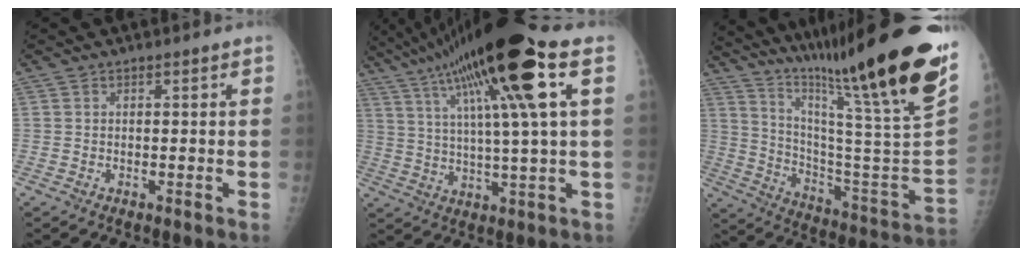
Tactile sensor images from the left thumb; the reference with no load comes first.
{"total": 23.5, "force": [10.7, 2.6, 20.8], "torque": [-0.371, 0.008, 0.176]}
{"total": 36.9, "force": [26.5, 3.0, 25.5], "torque": [-0.327, -0.143, 0.395]}